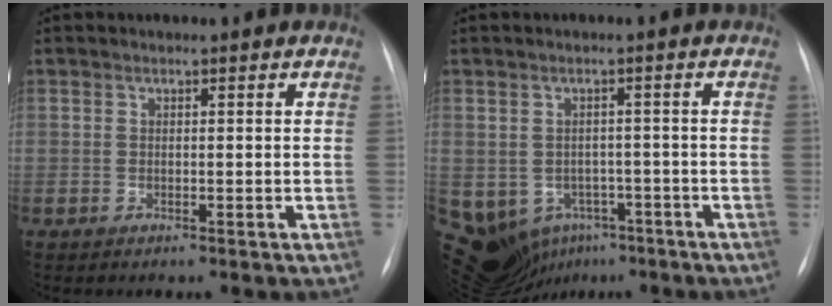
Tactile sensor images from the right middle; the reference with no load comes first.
{"total": 17.7, "force": [-8.1, 14.0, 7.0], "torque": [-0.197, 0.010, -0.094]}